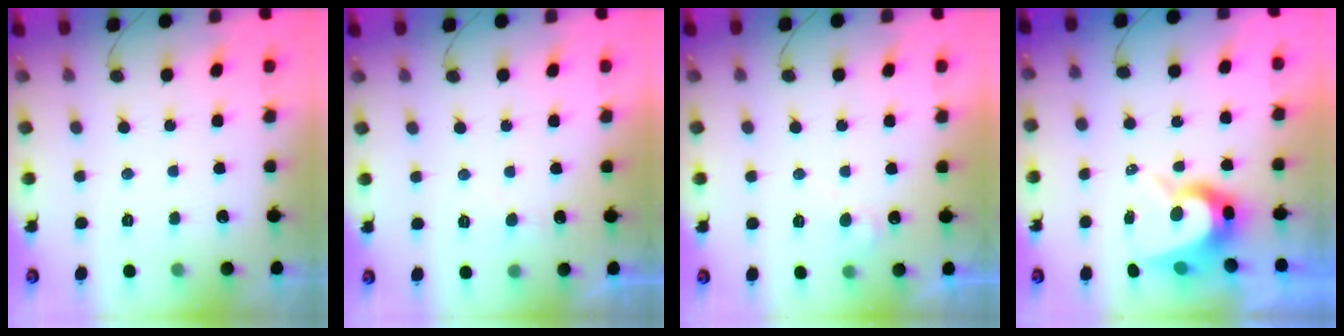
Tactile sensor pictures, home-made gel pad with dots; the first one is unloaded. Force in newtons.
{"total": 4.0, "press": 4.0, "slide": 0.5}
{"total": 4.1, "press": 4.1, "slide": 0.4}
{"total": 9.2, "press": 9.2, "slide": 0.9}